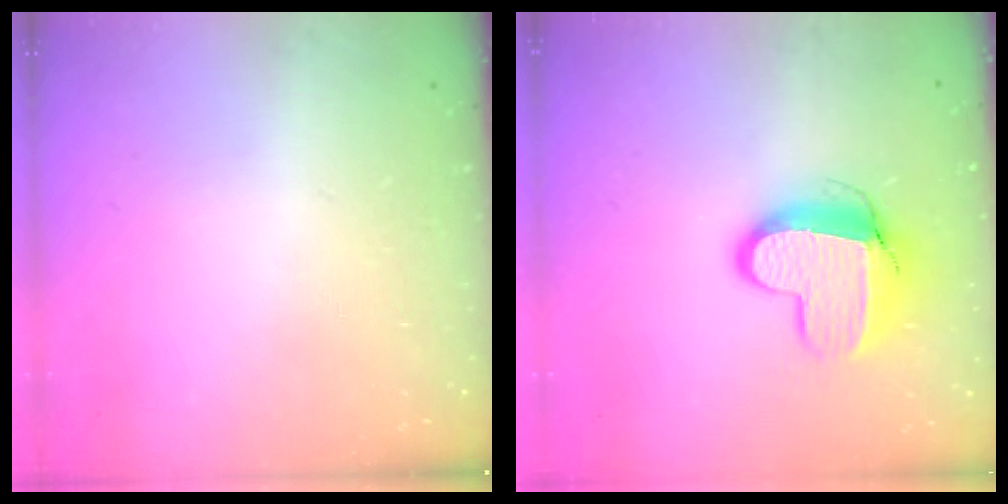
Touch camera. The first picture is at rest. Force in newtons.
{"total": 11.6, "press": 11.6, "slide": 0.6}